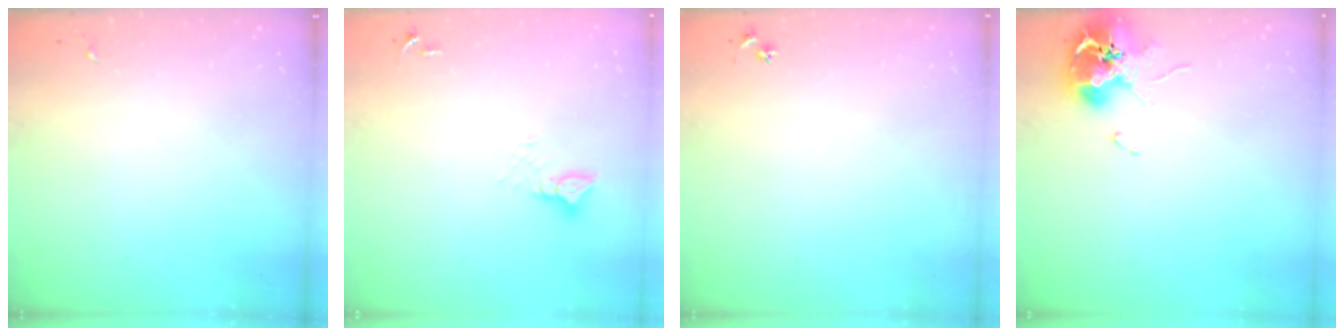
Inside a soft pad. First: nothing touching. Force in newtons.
{"total": 3.5, "press": 3.5, "slide": 0.2}
{"total": 2.5, "press": 2.5, "slide": 0.3}
{"total": 12.3, "press": 12.2, "slide": 1.6}